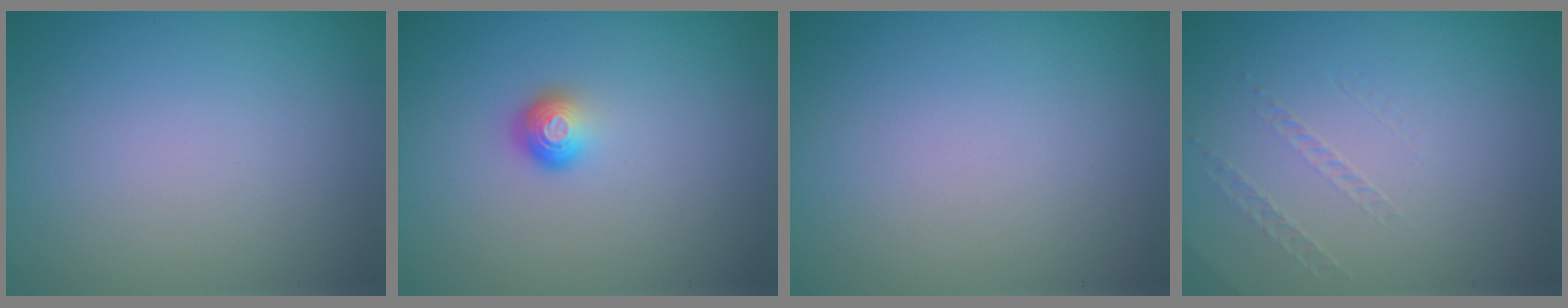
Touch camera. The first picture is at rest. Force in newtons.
{"total": 1.8, "press": 1.1, "slide": 1.4}
{"total": 0.0}
{"total": 0.9, "press": 0.1, "slide": 0.9}